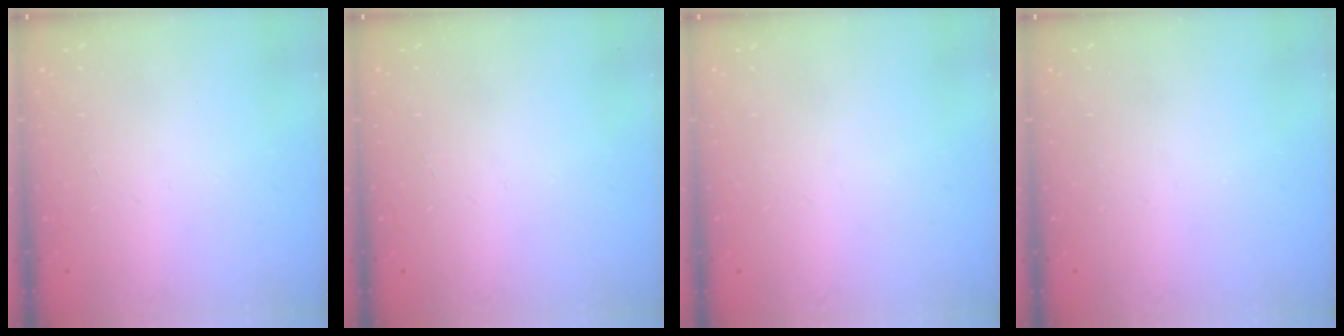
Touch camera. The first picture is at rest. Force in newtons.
{"total": 0.0}
{"total": 2.7, "press": 2.6, "slide": 0.5}
{"total": 0.0}